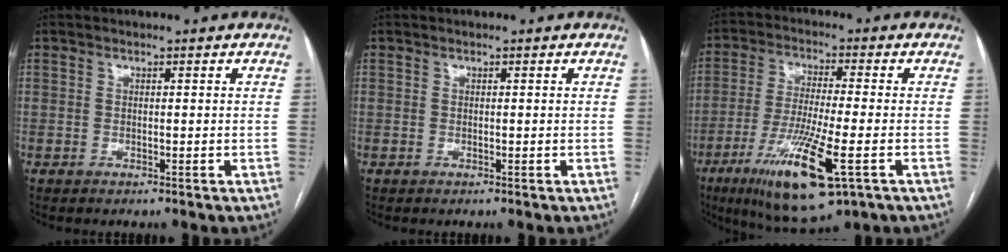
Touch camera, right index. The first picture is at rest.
{"total": 0.0}
{"total": 14.8, "force": [-6.5, 1.9, 13.2], "torque": [-0.257, -0.035, -0.108]}